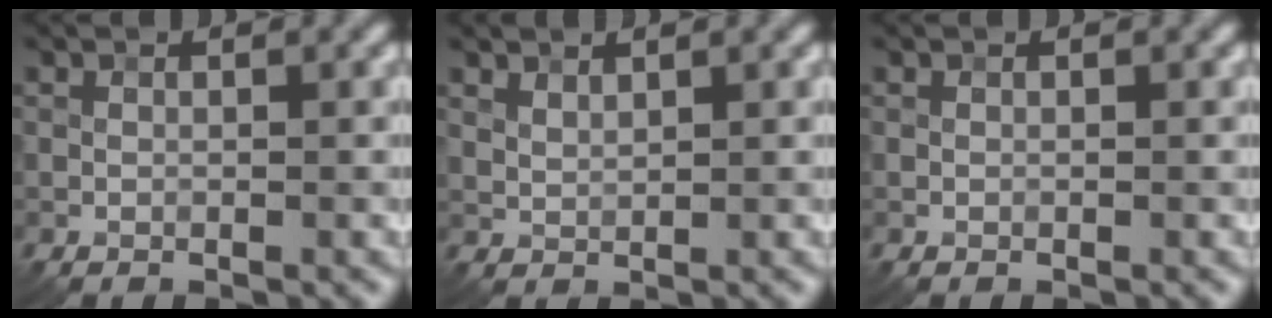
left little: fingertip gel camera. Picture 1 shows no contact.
{"total": 1.3, "force": [1.1, 0.4, 0.4], "torque": [-0.017, 0.000, 0.028]}
{"total": 0.0}